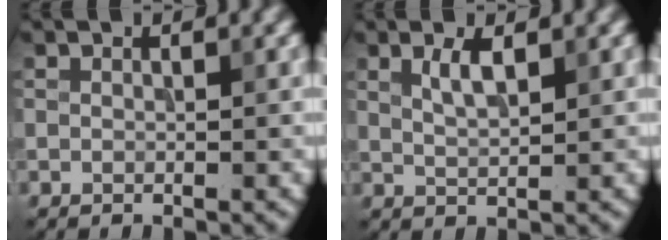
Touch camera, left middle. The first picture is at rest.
{"total": 2.0, "force": [1.1, 0.6, 1.6], "torque": [-0.034, -0.002, 0.022]}